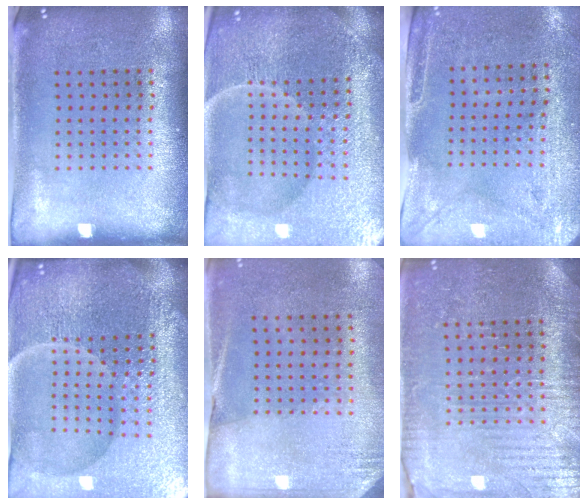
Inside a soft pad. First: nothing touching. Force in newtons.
{"total": 5.8, "press": 5.3, "slide": 2.3}
{"total": 2.9, "press": 2.4, "slide": 1.5}
{"total": 7.0, "press": 6.2, "slide": 3.4}
{"total": 2.6, "press": 2.3, "slide": 1.2}
{"total": 3.8, "press": 3.7, "slide": 1.0}